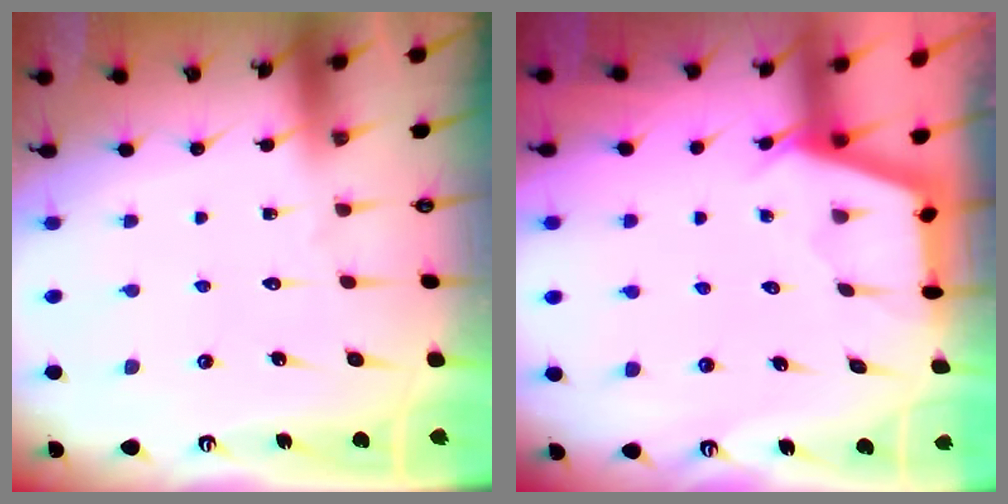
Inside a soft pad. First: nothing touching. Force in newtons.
{"total": 2.9, "press": 2.9, "slide": 0.3}